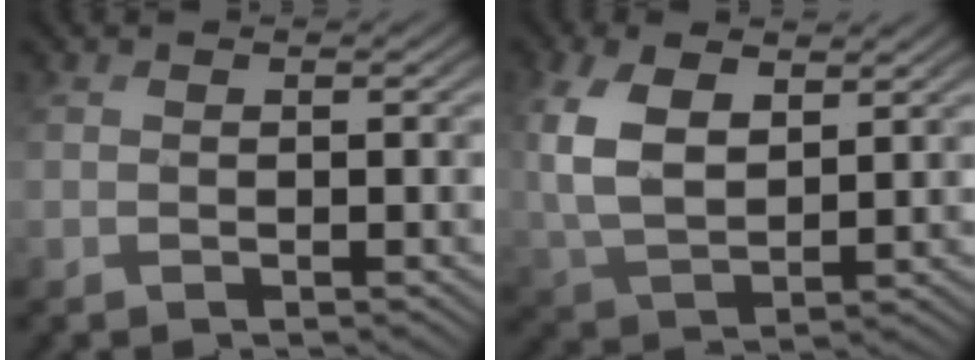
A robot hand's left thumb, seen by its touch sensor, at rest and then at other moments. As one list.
[{"total": 7.8, "force": [3.6, 4.0, 5.7], "torque": [-0.149, 0.008, 0.073]}]